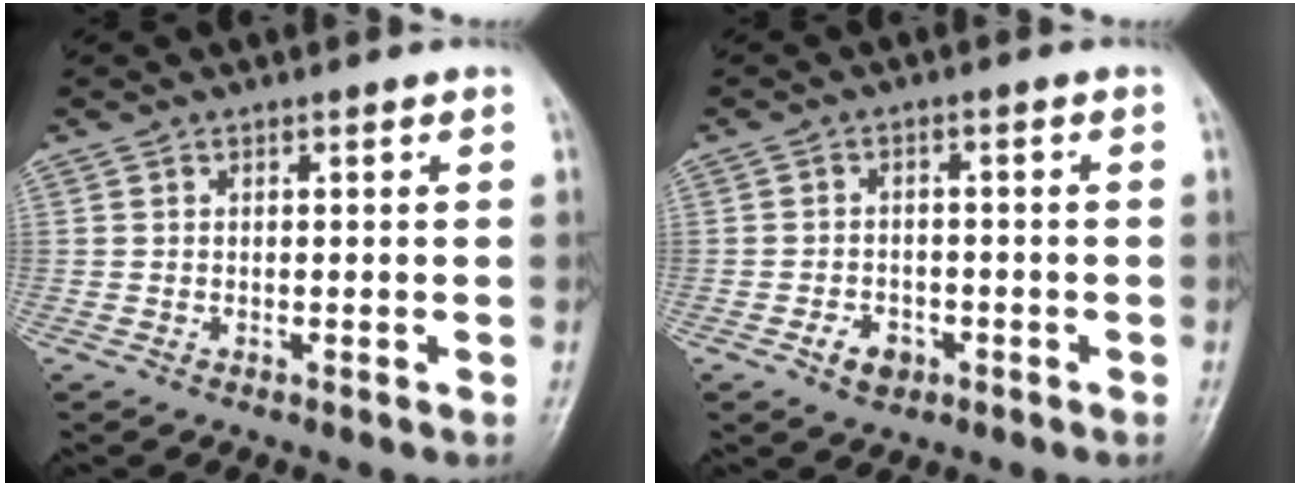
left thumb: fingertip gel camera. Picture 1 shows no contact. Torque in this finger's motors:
{"motor_torque": [-0.03, 0.05, 0.08, 0.05, 0.00]}